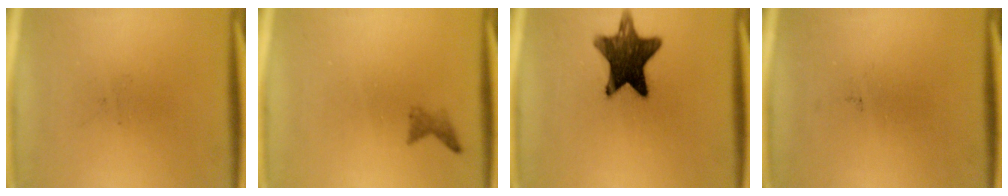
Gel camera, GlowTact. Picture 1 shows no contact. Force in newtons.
{"total": 1.1}
{"total": 13.3}
{"total": 0.0}